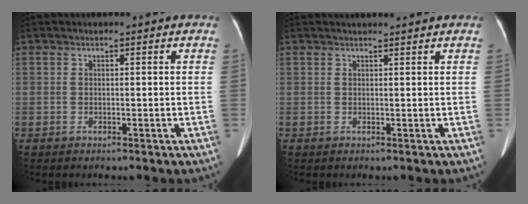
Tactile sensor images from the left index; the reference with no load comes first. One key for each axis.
{"total": 2.0, "fx": 1.9, "fy": -0.4, "fz": 0.5, "tx": -0.007, "ty": 0.010, "tz": 0.030}